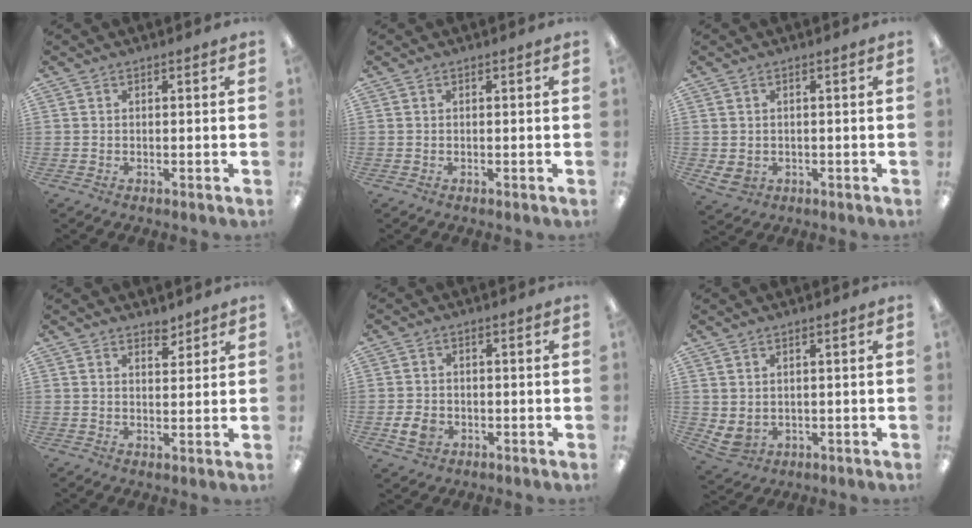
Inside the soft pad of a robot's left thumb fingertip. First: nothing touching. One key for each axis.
{"total": 0.0}
{"total": 2.8, "fx": -0.1, "fy": 2.4, "fz": 1.4, "tx": -0.039, "ty": -0.003, "tz": -0.003}
{"total": 3.3, "fx": 2.8, "fy": 1.3, "fz": 1.0, "tx": 0.001, "ty": -0.019, "tz": 0.047}
{"total": 4.4, "fx": -1.4, "fy": 3.2, "fz": 2.6, "tx": -0.062, "ty": 0.000, "tz": -0.027}
{"total": 3.0, "fx": 1.5, "fy": 2.2, "fz": 1.4, "tx": -0.045, "ty": -0.012, "tz": 0.027}